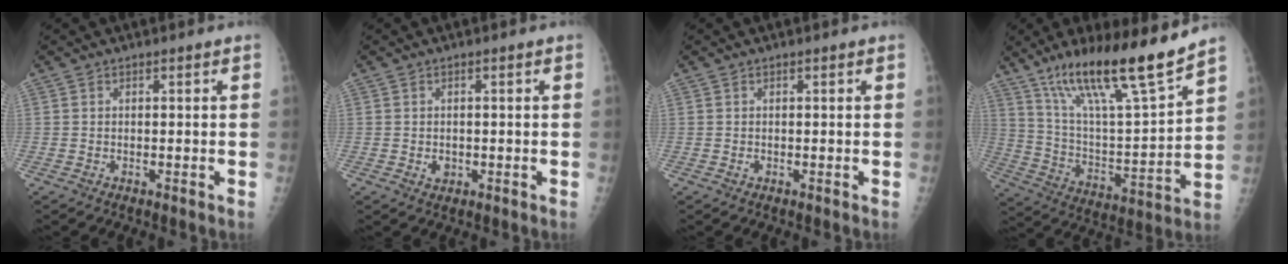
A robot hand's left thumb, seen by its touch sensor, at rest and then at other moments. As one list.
[{"total": 1.8, "force": [-0.4, 1.5, 1.1], "torque": [-0.006, 0.002, -0.002]}, {"total": 0.6, "force": [0.0, 0.3, 0.5], "torque": [-0.004, 0.003, 0.003]}, {"total": 20.7, "force": [15.0, 2.6, 14.0], "torque": [-0.219, -0.072, 0.268]}]